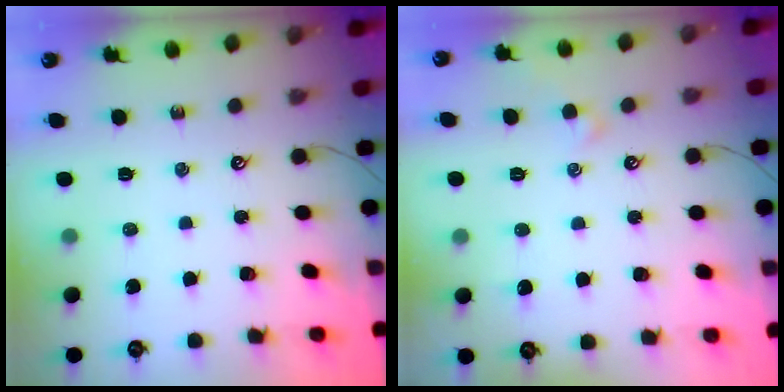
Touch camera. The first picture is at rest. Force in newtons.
{"total": 1.6, "press": 1.5, "slide": 0.4}